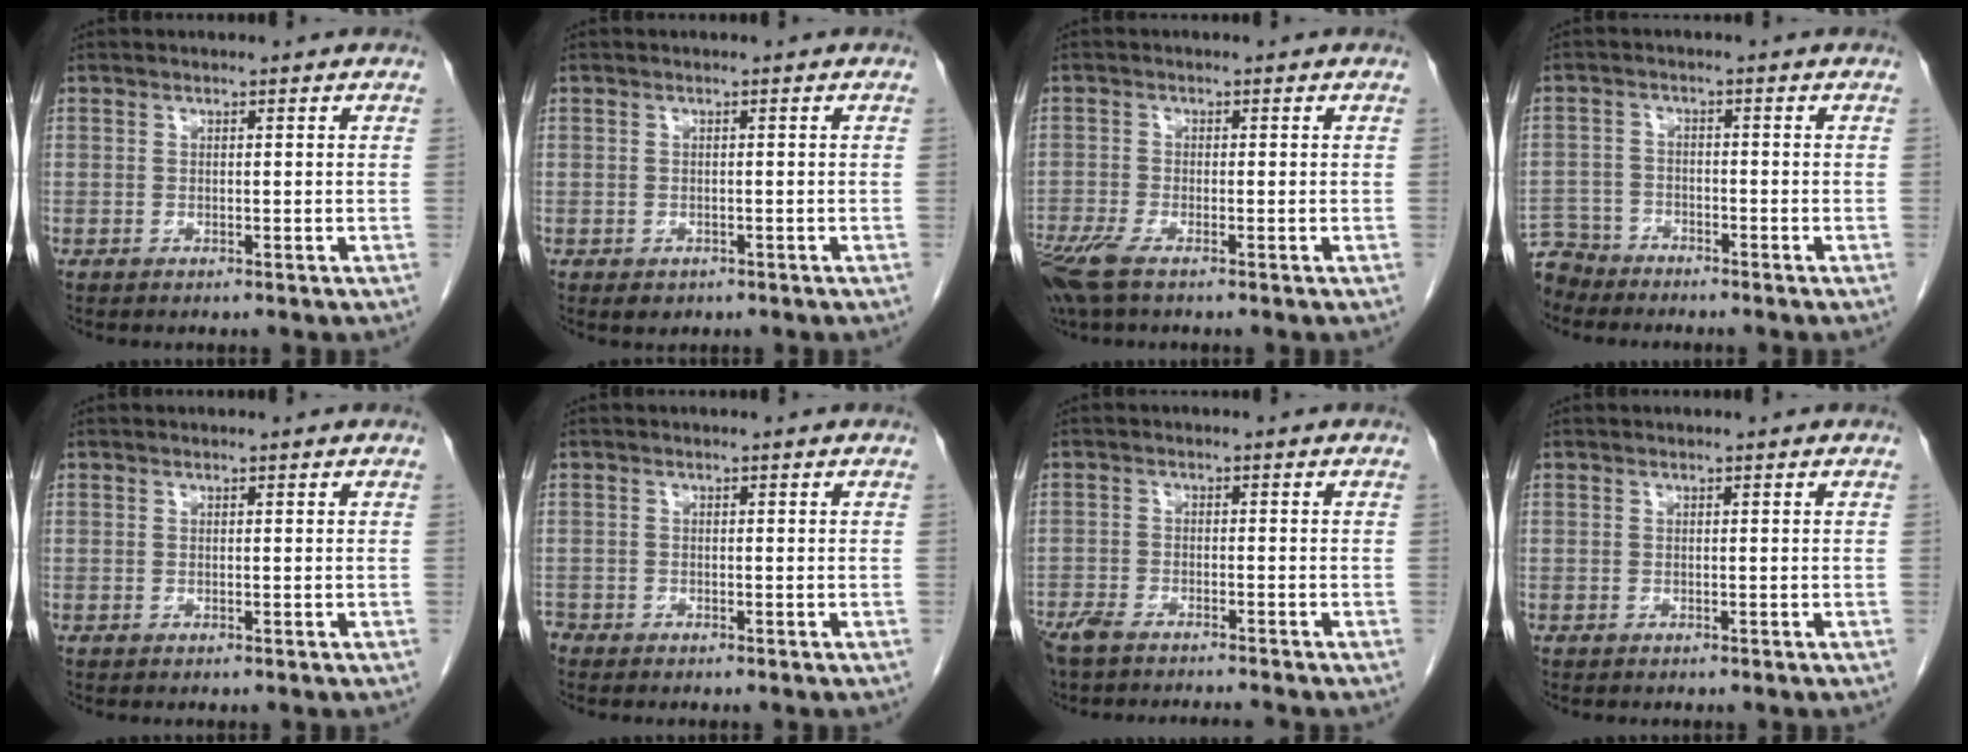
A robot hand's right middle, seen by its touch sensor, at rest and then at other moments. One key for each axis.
{"total": 1.5, "fx": -0.9, "fy": 1.0, "fz": 0.6, "tx": -0.009, "ty": 0.000, "tz": -0.003}
{"total": 5.7, "fx": -3.9, "fy": 1.2, "fz": 4.0, "tx": -0.087, "ty": -0.017, "tz": -0.075}
{"total": 5.7, "fx": -5.4, "fy": 2.0, "fz": -0.5, "tx": 0.011, "ty": -0.006, "tz": -0.104}
{"total": 0.0}
{"total": 1.2, "fx": -1.1, "fy": 0.5, "fz": 0.1, "tx": -0.005, "ty": -0.001, "tz": -0.020}
{"total": 7.7, "fx": -7.0, "fy": 0.8, "fz": 3.2, "tx": -0.053, "ty": -0.011, "tz": -0.116}
{"total": 0.0}